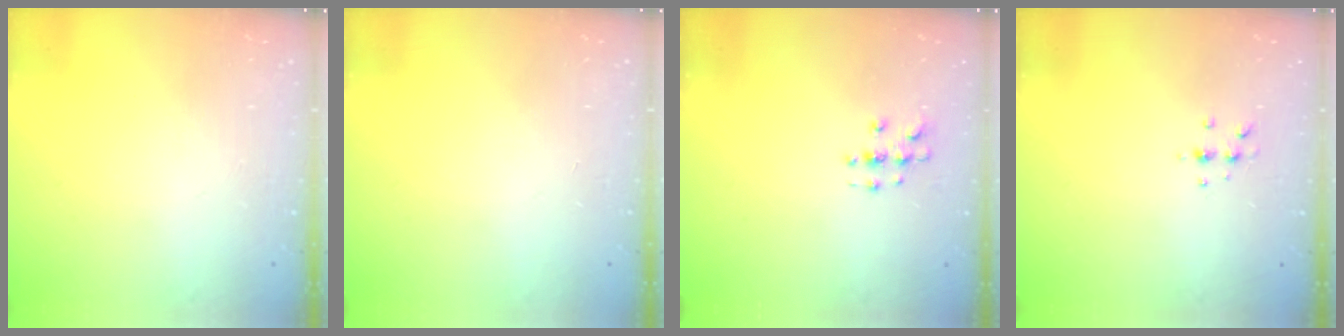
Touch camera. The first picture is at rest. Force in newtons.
{"total": 0.0}
{"total": 2.8, "press": 2.8, "slide": 0.2}
{"total": 4.3, "press": 4.2, "slide": 1.1}